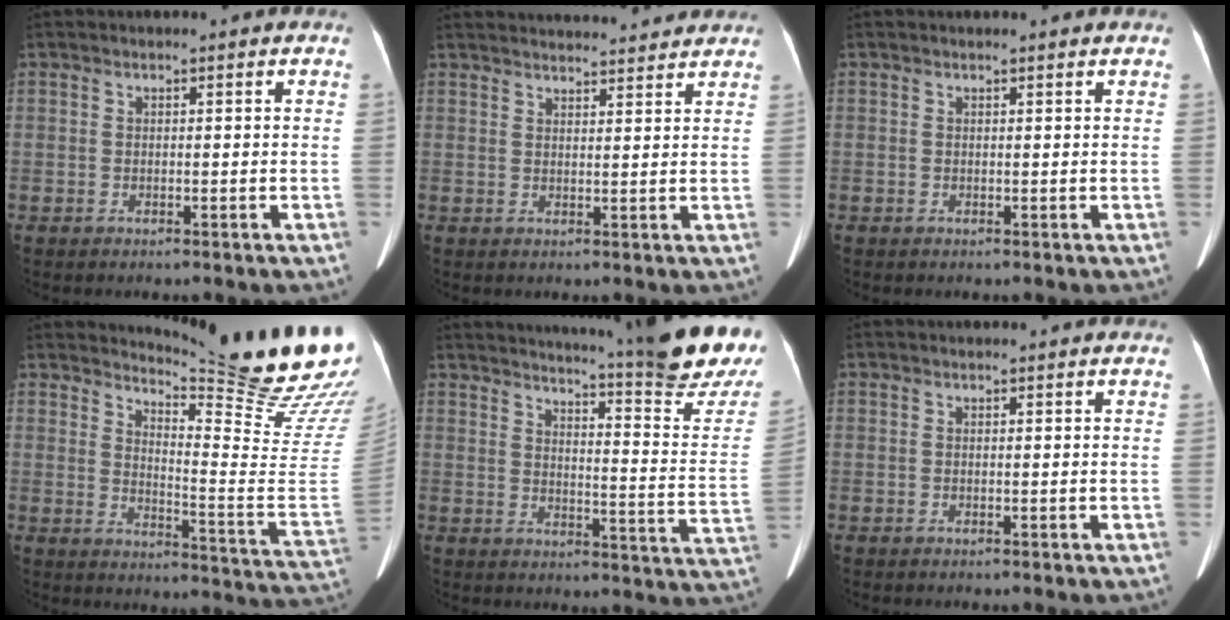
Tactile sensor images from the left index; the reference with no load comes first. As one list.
[{"total": 15.0, "force": [14.4, 2.0, 3.8], "torque": [-0.049, 0.037, 0.185]}, {"total": 1.9, "force": [1.8, 0.6, 0.4], "torque": [-0.007, 0.022, 0.016]}, {"total": 21.4, "force": [19.0, -0.2, 10.0], "torque": [-0.144, -0.136, 0.233]}, {"total": 24.3, "force": [21.8, -1.1, 10.9], "torque": [-0.164, -0.120, 0.263]}, {"total": 2.4, "force": [2.3, 0.2, 0.7], "torque": [-0.013, 0.017, 0.022]}]